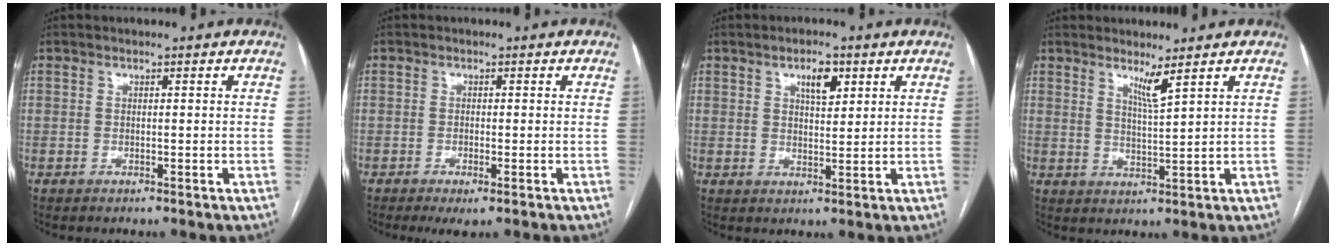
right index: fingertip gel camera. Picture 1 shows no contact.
{"total": 2.4, "force": [-1.2, 0.4, 2.1], "torque": [-0.034, -0.006, -0.016]}
{"total": 4.2, "force": [2.1, 1.6, 3.3], "torque": [-0.053, 0.001, 0.036]}
{"total": 3.1, "force": [2.2, -0.7, 2.0], "torque": [-0.038, -0.017, 0.044]}